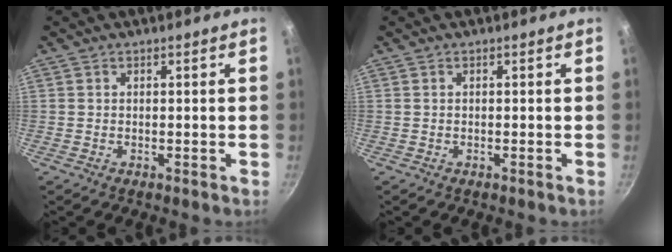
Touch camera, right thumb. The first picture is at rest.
{"total": 0.0}